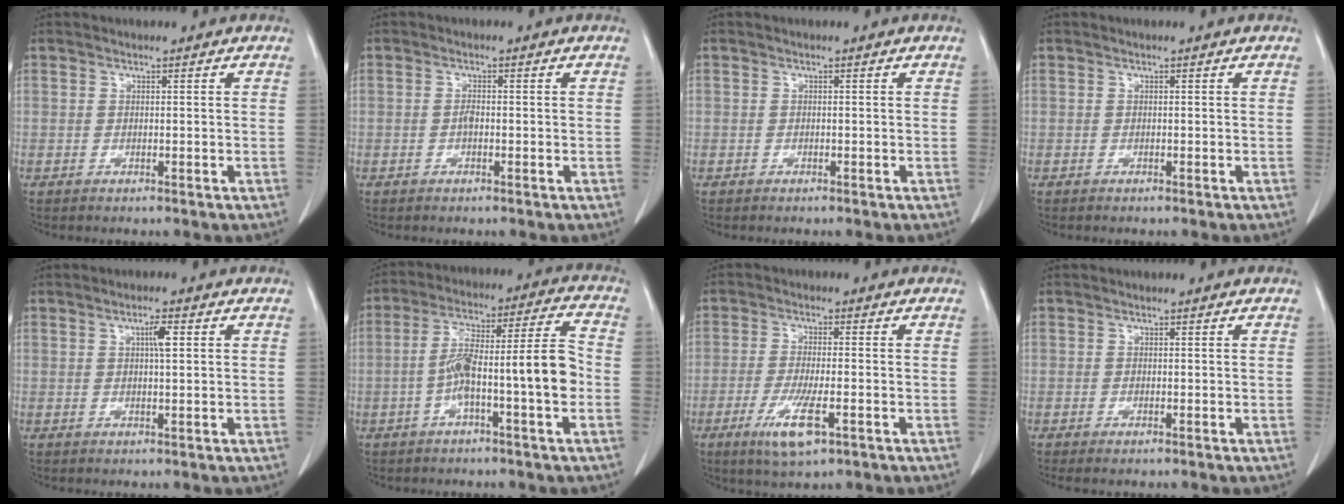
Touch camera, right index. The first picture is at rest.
{"total": 1.0, "force": [-0.3, 0.4, 0.9], "torque": [-0.019, 0.002, -0.005]}
{"total": 0.5, "force": [-0.3, 0.4, -0.1], "torque": [-0.001, 0.005, -0.009]}
{"total": 0.0}
{"total": 2.6, "force": [0.8, 0.2, 2.4], "torque": [-0.043, 0.003, 0.013]}
{"total": 12.7, "force": [-3.1, 0.8, 12.2], "torque": [-0.209, 0.032, -0.052]}
{"total": 7.0, "force": [-3.3, 1.1, 6.1], "torque": [-0.119, -0.015, -0.054]}
{"total": 0.8, "force": [-0.6, 0.1, 0.5], "torque": [-0.011, -0.003, -0.008]}